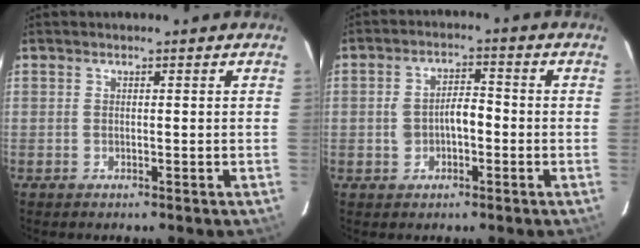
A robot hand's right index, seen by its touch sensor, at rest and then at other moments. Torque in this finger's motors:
{"motor_torque": [0.11, -0.01, 0.12, 0.06]}